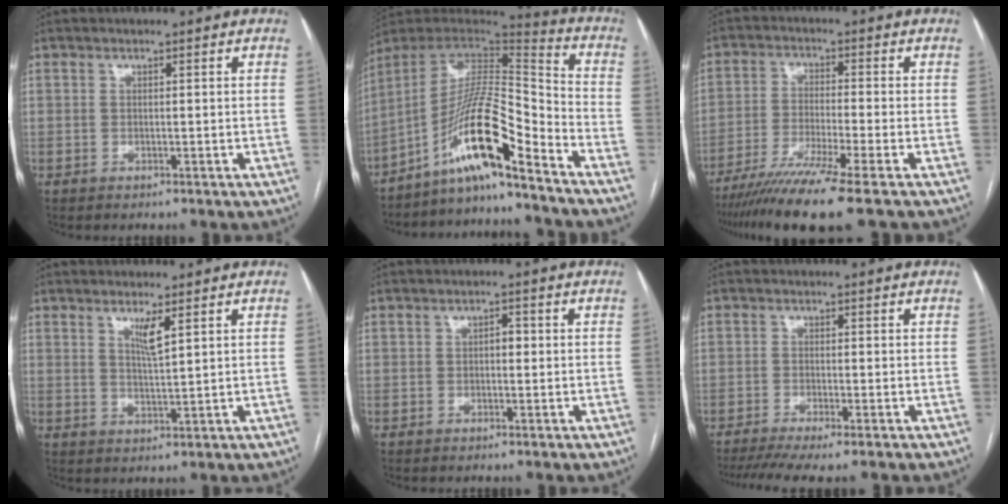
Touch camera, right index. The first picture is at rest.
{"total": 15.1, "force": [-10.1, 0.4, 11.2], "torque": [-0.203, 0.013, -0.180]}
{"total": 10.9, "force": [-8.1, -1.9, 6.9], "torque": [-0.115, -0.036, -0.136]}
{"total": 3.1, "force": [1.7, -0.1, 2.6], "torque": [-0.050, -0.010, 0.033]}
{"total": 1.4, "force": [0.0, 0.8, 1.2], "torque": [-0.014, 0.005, -0.002]}
{"total": 6.7, "force": [-5.2, -0.1, 4.2], "torque": [-0.067, -0.011, -0.085]}